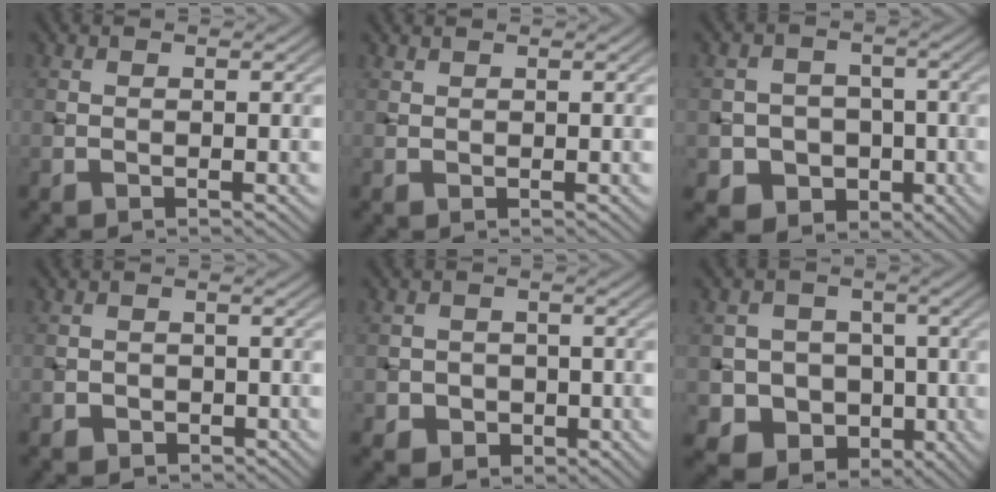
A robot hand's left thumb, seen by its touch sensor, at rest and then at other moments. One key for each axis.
{"total": 0.7, "fx": 0.7, "fy": 0.2, "fz": 0.1, "tx": -0.007, "ty": 0.003, "tz": 0.017}
{"total": 6.9, "fx": -2.0, "fy": 6.3, "fz": 2.0, "tx": -0.049, "ty": -0.006, "tz": -0.057}
{"total": 1.9, "fx": -1.0, "fy": 1.5, "fz": 0.5, "tx": -0.005, "ty": 0.000, "tz": -0.019}
{"total": 3.7, "fx": -1.3, "fy": 3.3, "fz": 1.2, "tx": -0.015, "ty": -0.006, "tz": -0.030}
{"total": 8.6, "fx": -2.1, "fy": 7.9, "fz": 2.8, "tx": -0.061, "ty": -0.010, "tz": -0.065}